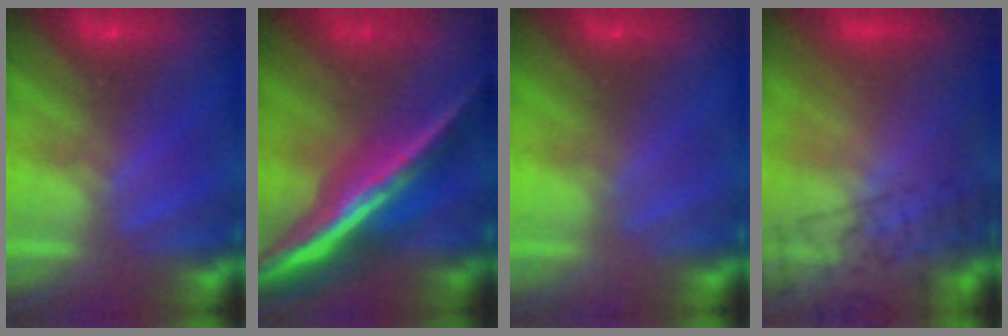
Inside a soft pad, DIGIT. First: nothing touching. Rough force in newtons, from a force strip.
{"total": 7.1}
{"total": 4.9}
{"total": 7.4}